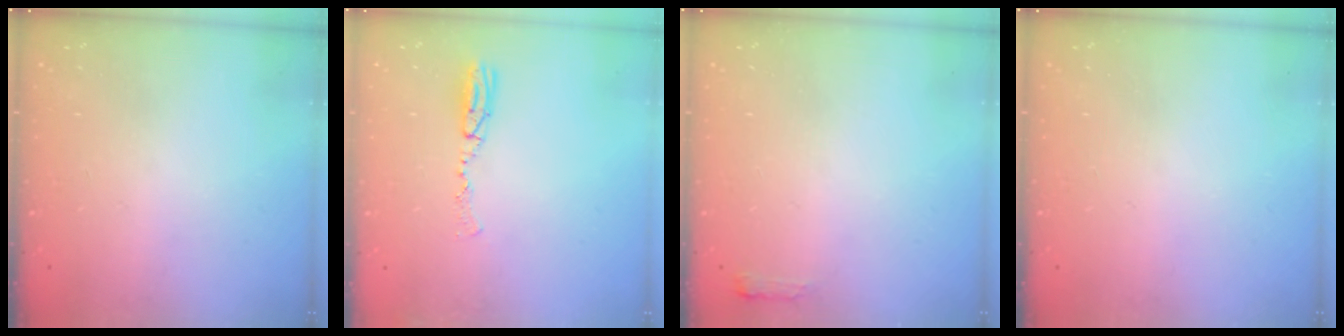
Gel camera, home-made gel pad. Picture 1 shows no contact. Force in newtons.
{"total": 5.6, "press": 5.3, "slide": 1.9}
{"total": 2.7, "press": 2.6, "slide": 0.5}
{"total": 0.0}